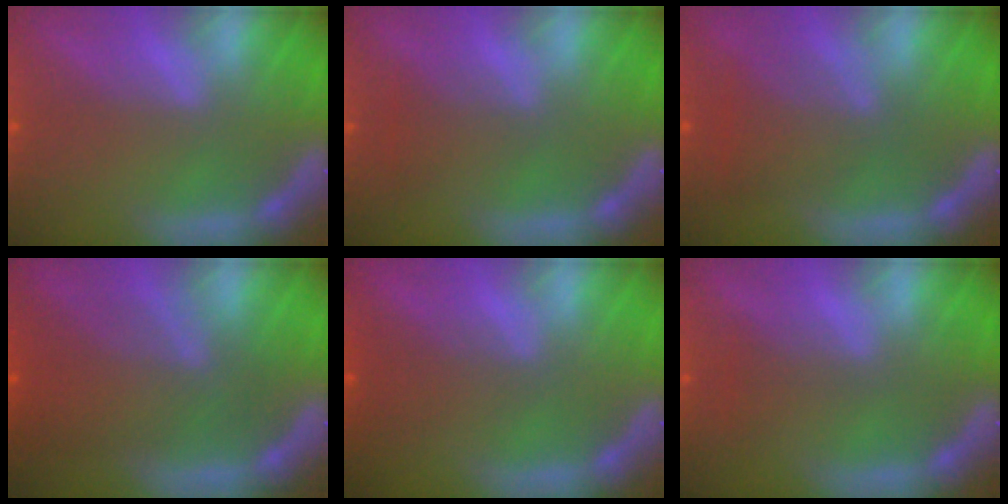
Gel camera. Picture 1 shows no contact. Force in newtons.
{"total": 2.0}
{"total": 4.0}
{"total": 7.0}
{"total": 2.5}
{"total": 1.5}